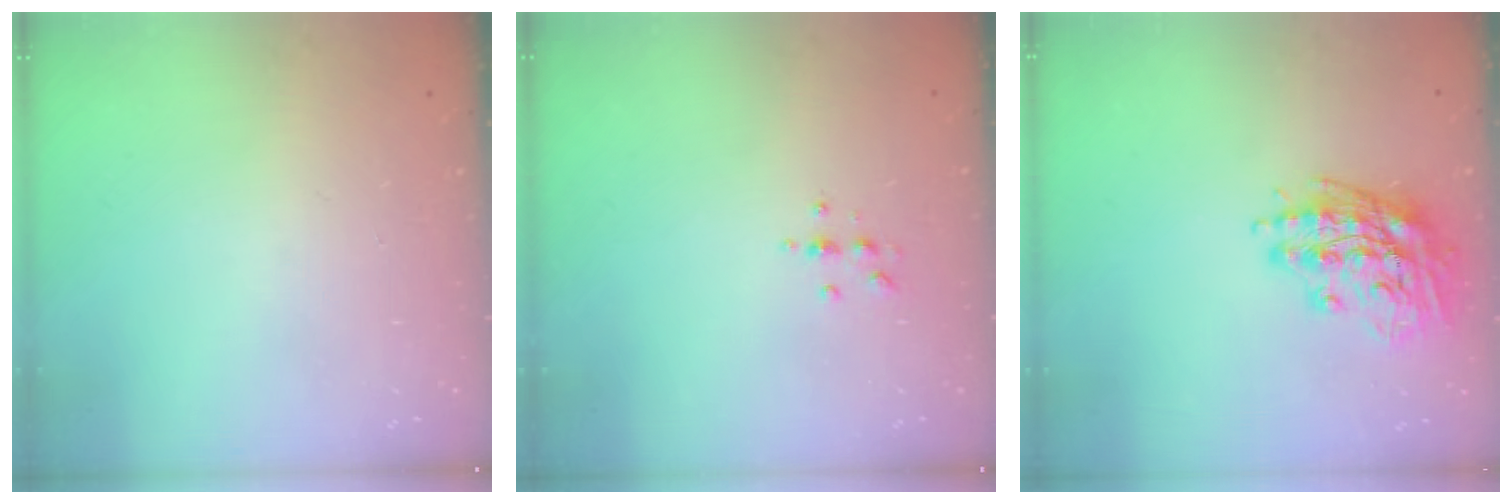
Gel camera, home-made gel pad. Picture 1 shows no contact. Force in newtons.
{"total": 4.1, "press": 4.1, "slide": 0.5}
{"total": 16.1, "press": 15.9, "slide": 2.1}